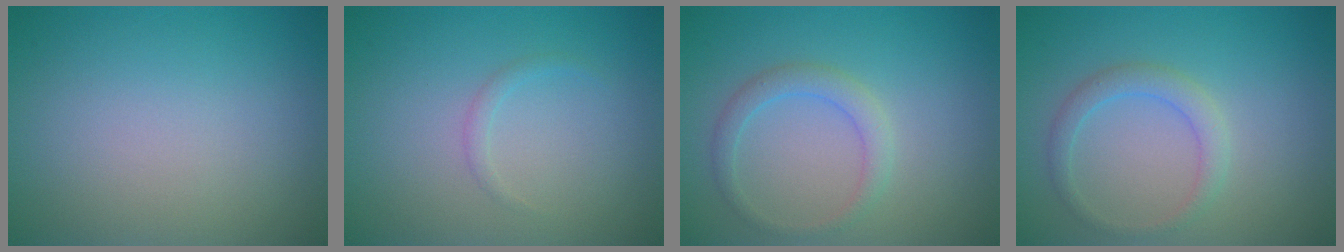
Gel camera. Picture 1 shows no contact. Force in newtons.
{"total": 0.8, "press": 0.7, "slide": 0.1}
{"total": 2.0, "press": 2.0, "slide": 0.1}
{"total": 2.0, "press": 2.0, "slide": 0.1}